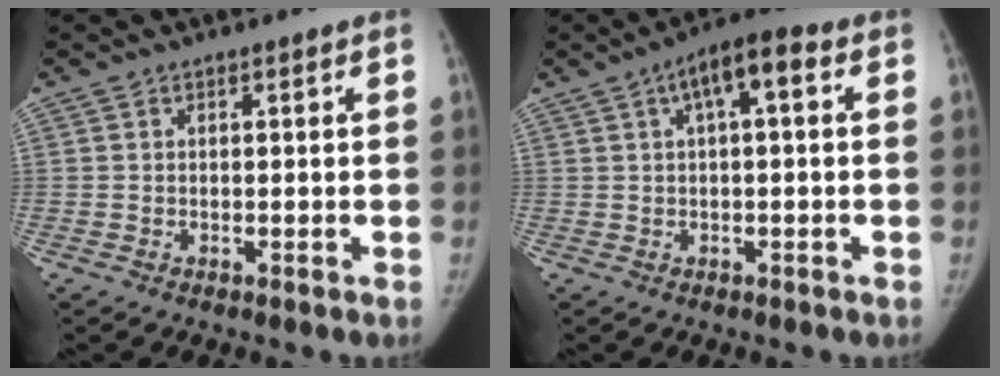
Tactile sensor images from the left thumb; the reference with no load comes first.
{"total": 6.8, "force": [1.8, 2.4, 6.1], "torque": [-0.094, 0.027, 0.018]}